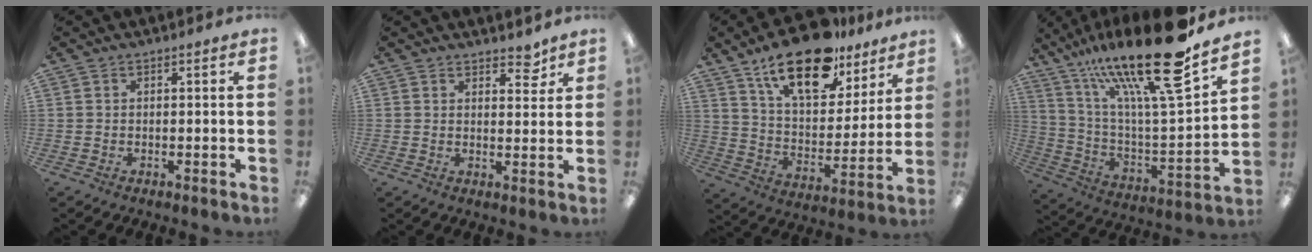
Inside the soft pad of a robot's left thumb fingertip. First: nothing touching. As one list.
[{"total": 4.2, "force": [3.5, 1.8, 1.5], "torque": [0.004, -0.026, 0.056]}, {"total": 21.3, "force": [14.7, 9.4, 12.3], "torque": [-0.203, -0.077, 0.253]}, {"total": 26.7, "force": [18.7, 5.4, 18.2], "torque": [-0.298, -0.117, 0.306]}]